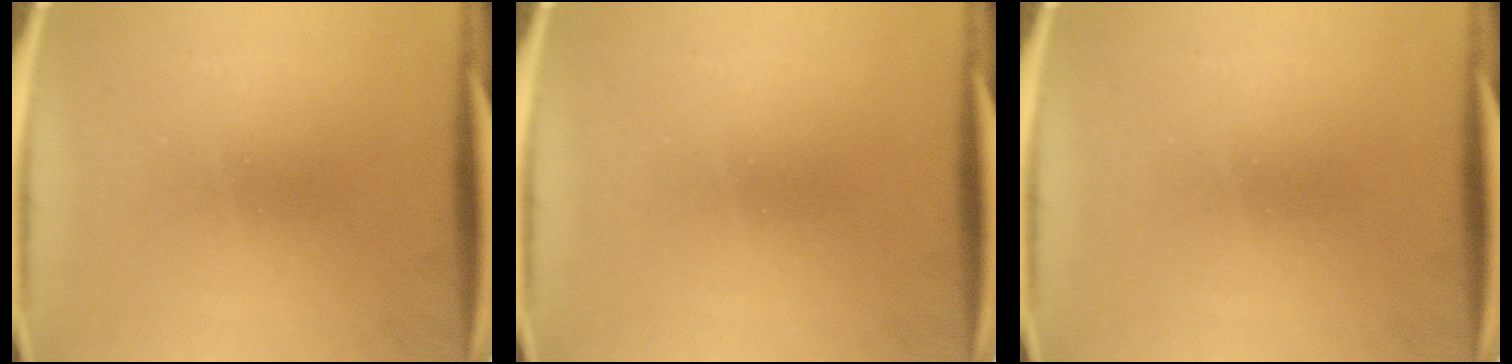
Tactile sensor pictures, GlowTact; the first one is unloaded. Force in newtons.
{"total": 0.0}
{"total": 0.0}